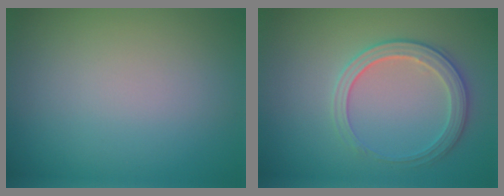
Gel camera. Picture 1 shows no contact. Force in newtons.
{"total": 3.0, "press": 2.9, "slide": 0.2}